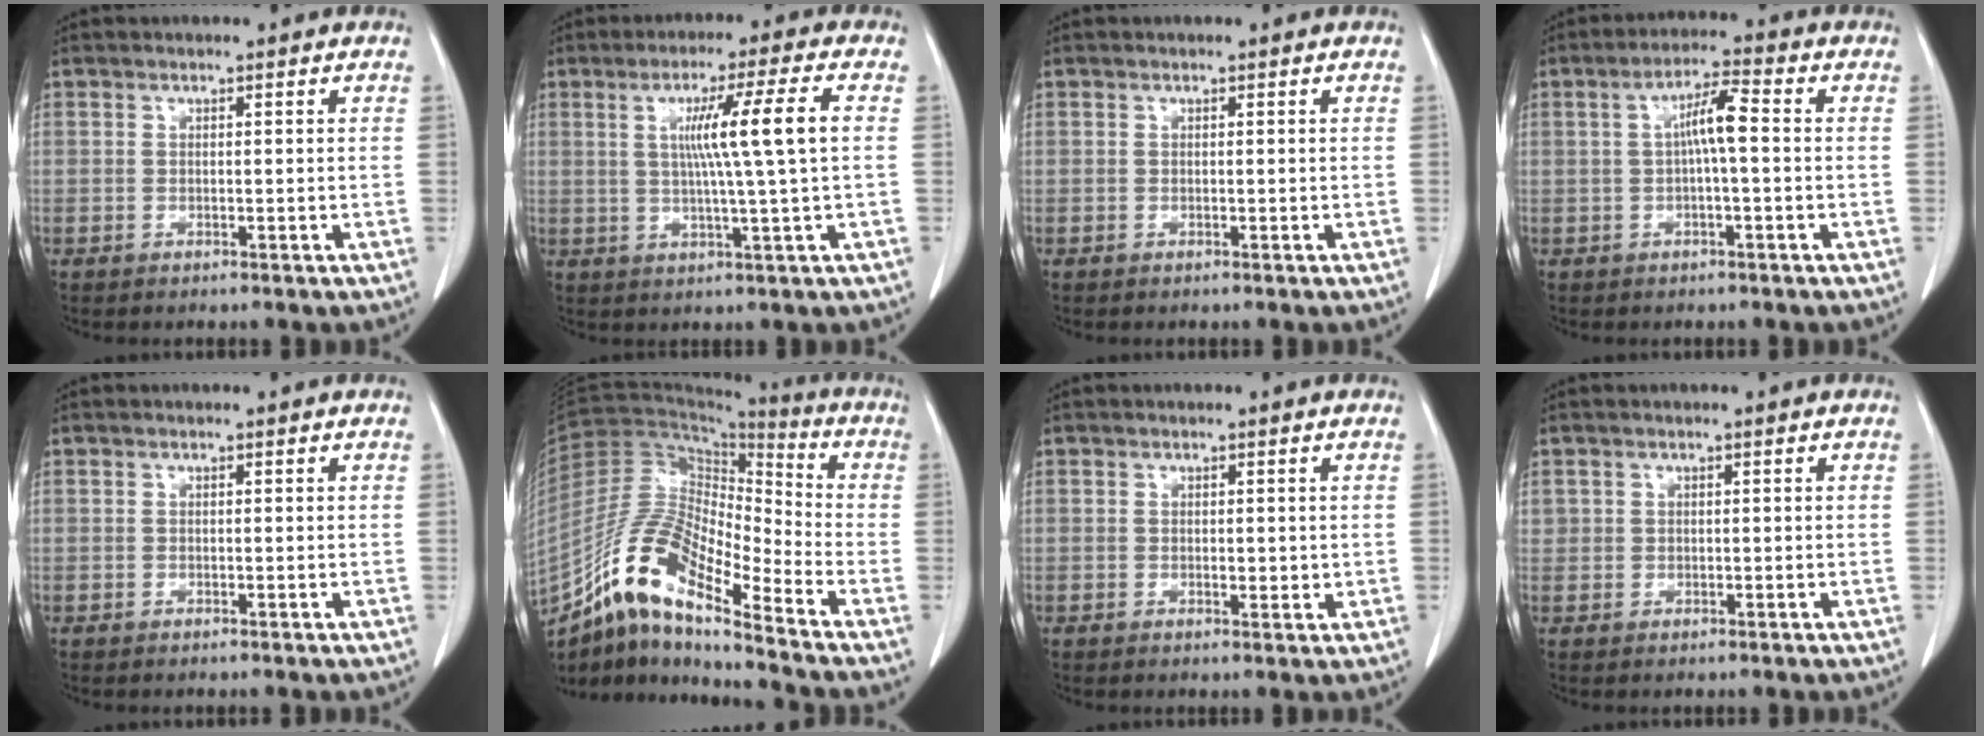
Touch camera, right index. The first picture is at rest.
{"total": 9.0, "force": [1.3, -1.4, 8.8], "torque": [-0.147, 0.004, 0.027]}
{"total": 0.0}
{"total": 5.2, "force": [0.2, 0.5, 5.2], "torque": [-0.092, 0.014, 0.003]}
{"total": 0.0}
{"total": 15.1, "force": [-10.8, 2.6, 10.2], "torque": [-0.204, 0.012, -0.196]}
{"total": 1.5, "force": [0.1, 0.9, 1.3], "torque": [-0.015, -0.003, 0.003]}
{"total": 0.9, "force": [0.3, 0.9, 0.1], "torque": [0.009, 0.005, 0.002]}